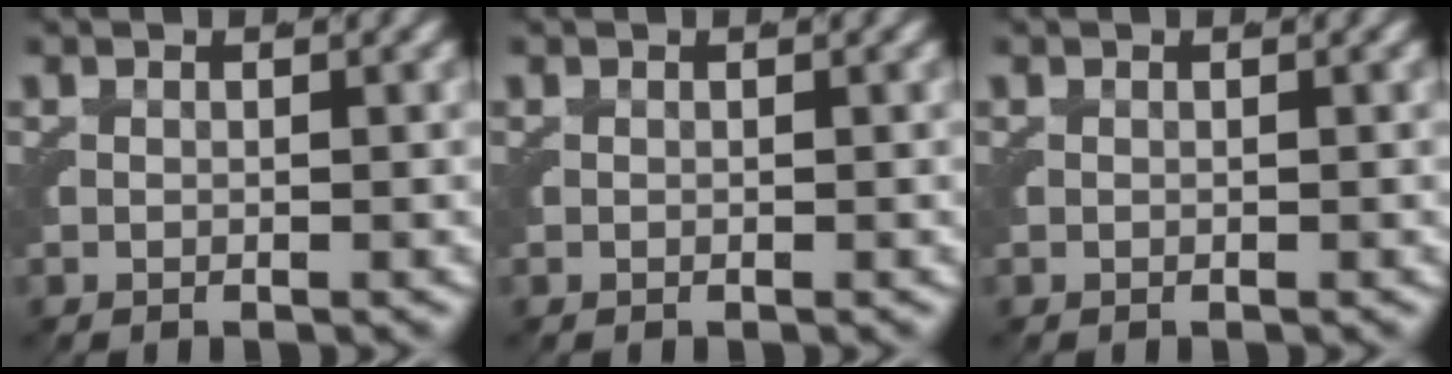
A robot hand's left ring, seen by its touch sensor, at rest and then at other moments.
{"total": 0.0}
{"total": 0.0}